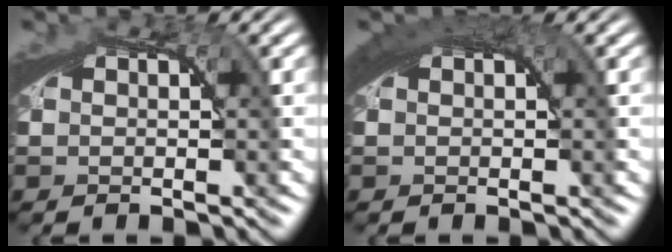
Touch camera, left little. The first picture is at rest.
{"total": 2.5, "force": [1.3, 0.6, 2.1], "torque": [-0.023, 0.012, 0.016]}